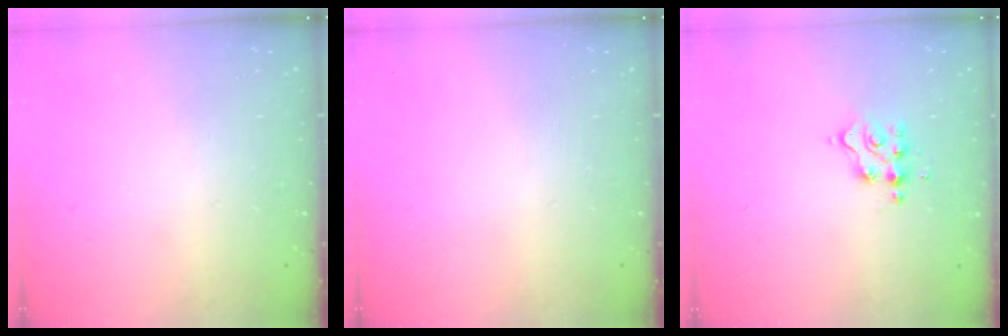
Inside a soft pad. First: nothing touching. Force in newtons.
{"total": 0.0}
{"total": 4.1, "press": 4.1, "slide": 0.1}